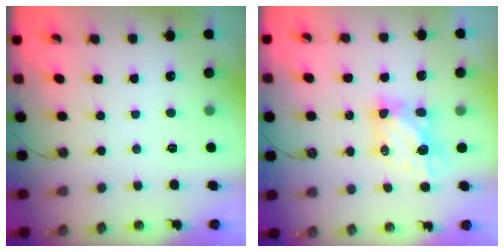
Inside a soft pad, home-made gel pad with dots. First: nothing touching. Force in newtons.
{"total": 5.5, "press": 5.5, "slide": 0.3}